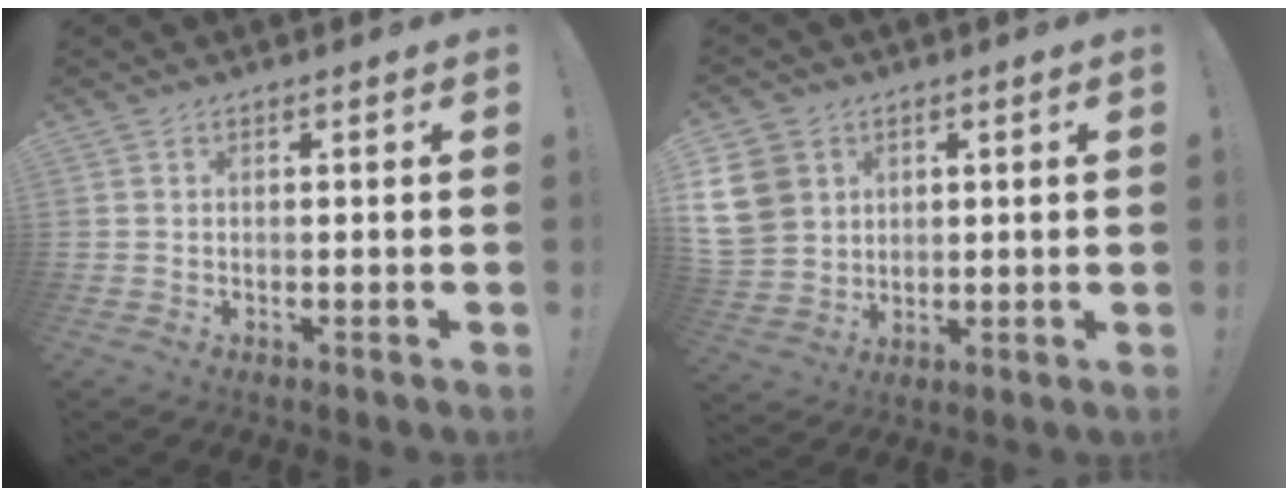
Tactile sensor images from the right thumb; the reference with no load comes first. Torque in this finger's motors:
{"motor_torque": [1.41, 1.68, 0.63, 0.30, 0.04]}